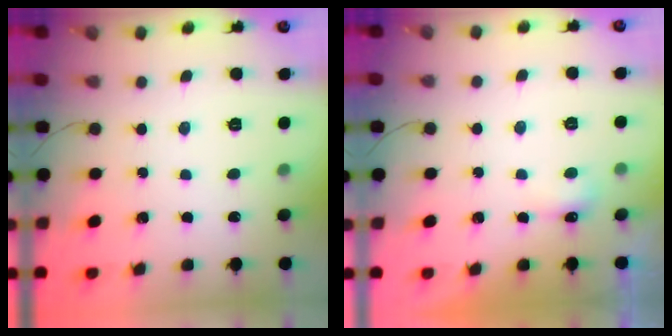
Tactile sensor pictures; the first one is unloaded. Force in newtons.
{"total": 4.2, "press": 4.0, "slide": 1.0}